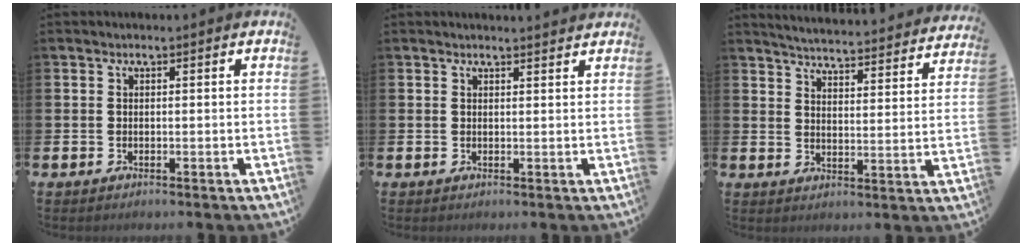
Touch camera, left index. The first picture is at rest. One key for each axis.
{"total": 1.3, "fx": 1.3, "fy": 0.0, "fz": 0.1, "tx": 0.007, "ty": -0.007, "tz": 0.022}
{"total": 4.9, "fx": 4.9, "fy": 0.1, "fz": 0.6, "tx": -0.028, "ty": -0.046, "tz": 0.081}